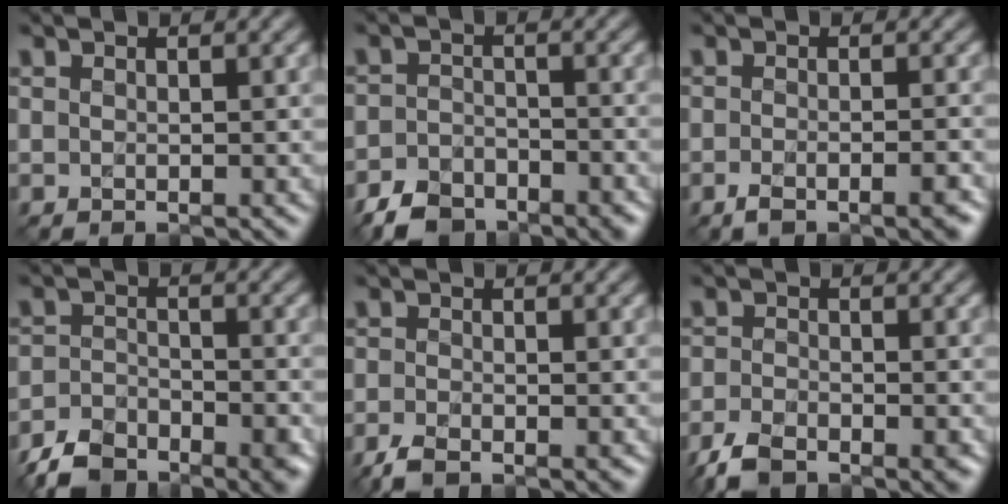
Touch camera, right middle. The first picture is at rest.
{"total": 5.2, "force": [-4.0, 2.7, 1.8], "torque": [-0.028, -0.008, -0.069]}
{"total": 3.4, "force": [-2.1, 0.9, 2.5], "torque": [-0.040, -0.003, -0.036]}
{"total": 6.4, "force": [-5.2, 2.6, 2.6], "torque": [-0.042, -0.015, -0.091]}
{"total": 3.3, "force": [-2.5, 1.1, 1.9], "torque": [-0.031, -0.005, -0.049]}
{"total": 5.6, "force": [-4.2, 2.1, 3.1], "torque": [-0.052, -0.017, -0.079]}